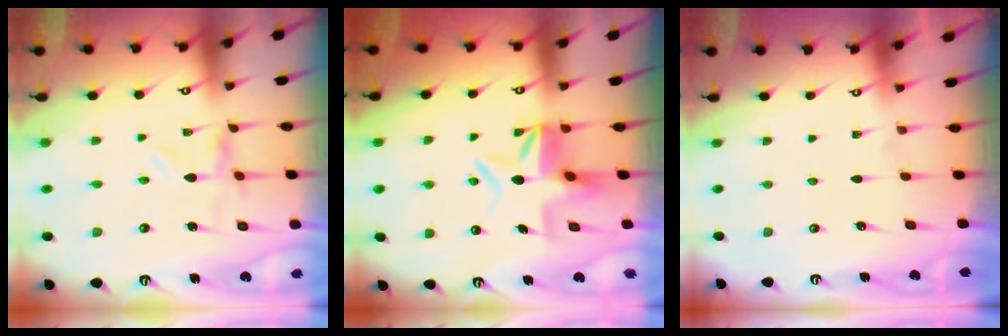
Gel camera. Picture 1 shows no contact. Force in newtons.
{"total": 7.4, "press": 7.3, "slide": 0.8}
{"total": 0.0}